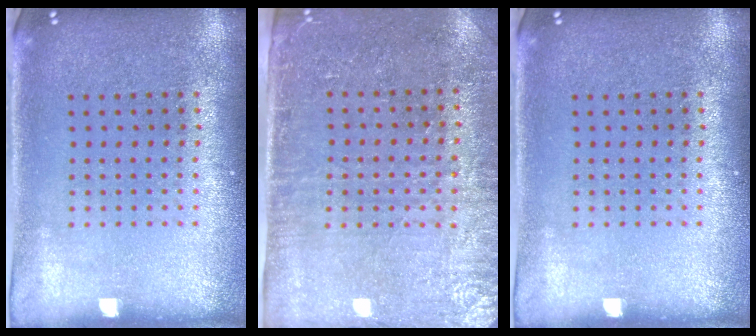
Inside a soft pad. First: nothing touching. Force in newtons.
{"total": 3.0, "press": 2.7, "slide": 1.3}
{"total": 0.0}